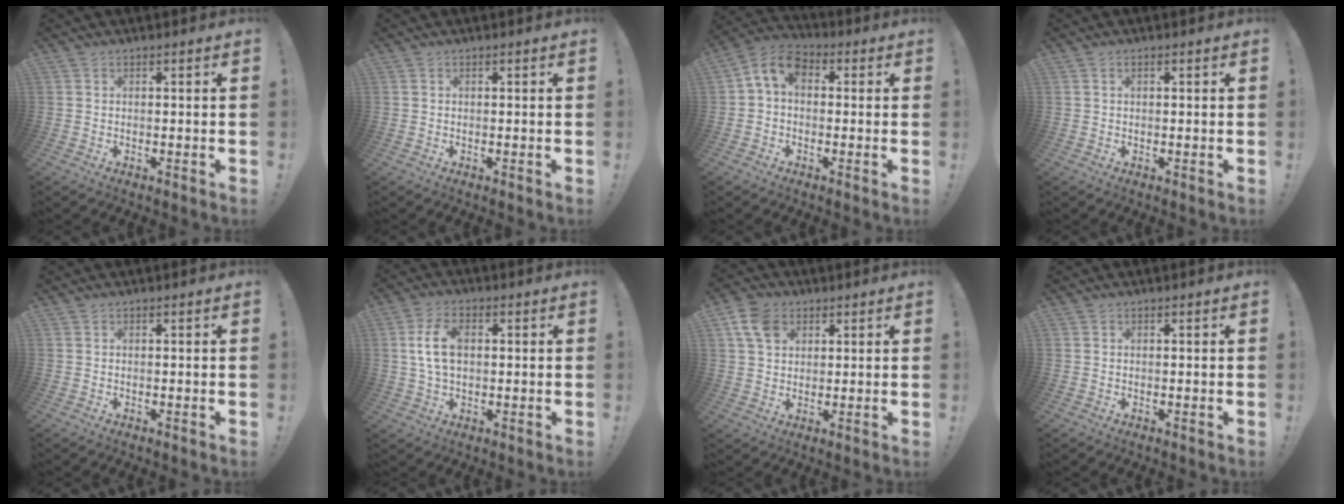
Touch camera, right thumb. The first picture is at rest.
{"total": 0.0}
{"total": 7.6, "force": [1.2, 5.2, 5.4], "torque": [-0.102, 0.008, 0.028]}
{"total": 0.8, "force": [0.3, 0.4, 0.6], "torque": [-0.003, 0.000, 0.004]}
{"total": 0.0}
{"total": 9.4, "force": [1.5, 5.8, 7.2], "torque": [-0.130, -0.003, 0.026]}
{"total": 8.9, "force": [3.9, 6.4, 4.6], "torque": [-0.082, -0.003, 0.080]}
{"total": 0.0}